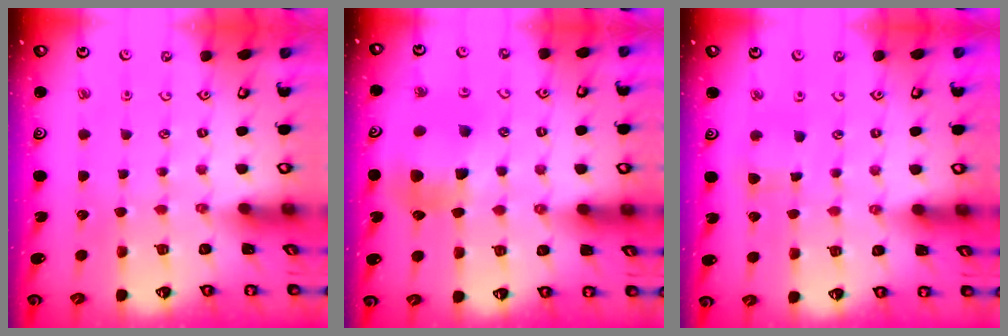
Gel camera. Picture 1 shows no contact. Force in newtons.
{"total": 9.2, "press": 9.1, "slide": 1.3}
{"total": 3.3, "press": 3.3, "slide": 0.6}